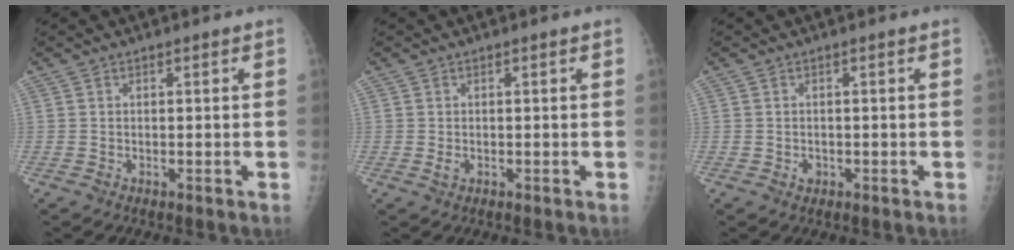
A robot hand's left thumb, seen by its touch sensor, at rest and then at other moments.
{"total": 1.1, "force": [-0.1, 0.7, 0.8], "torque": [-0.010, 0.001, 0.001]}
{"total": 1.1, "force": [-0.4, 0.9, 0.5], "torque": [-0.003, 0.003, -0.003]}